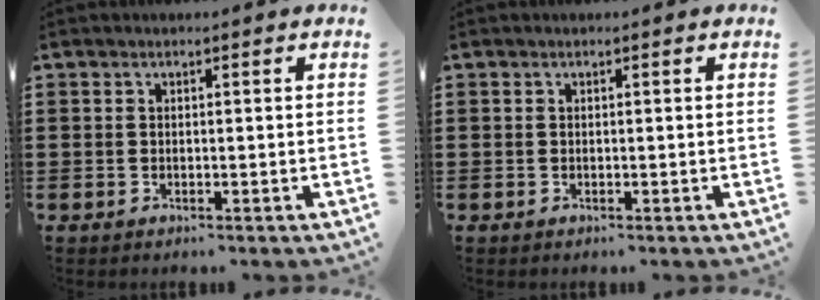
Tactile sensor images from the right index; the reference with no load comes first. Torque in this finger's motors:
{"motor_torque": [-0.09, 2.05, 0.00, 0.00]}